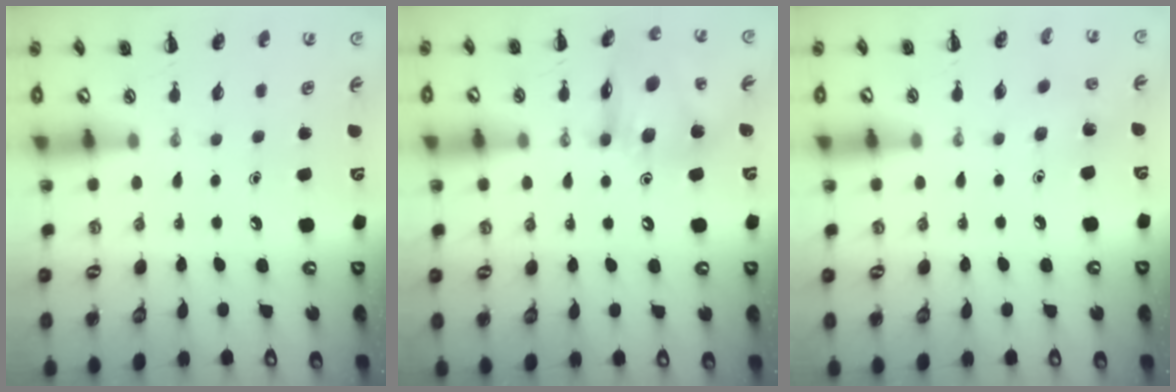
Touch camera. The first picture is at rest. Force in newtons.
{"total": 14.6, "press": 14.1, "slide": 3.8}
{"total": 5.6, "press": 5.4, "slide": 1.4}